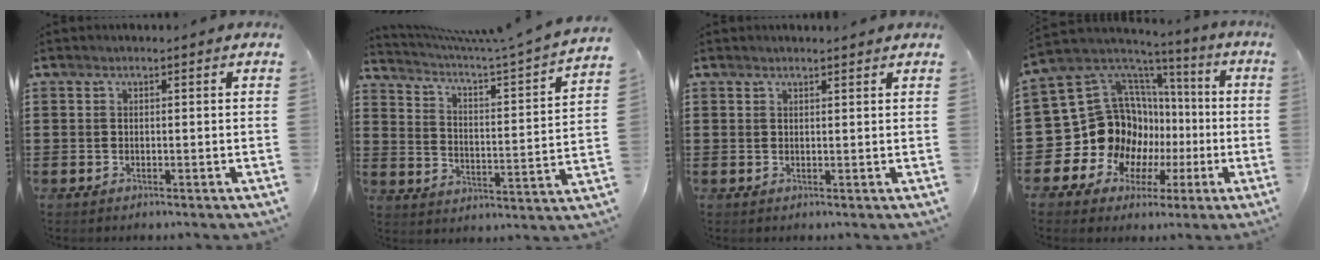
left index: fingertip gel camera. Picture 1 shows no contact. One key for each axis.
{"total": 4.3, "fx": 3.5, "fy": -0.4, "fz": 2.5, "tx": -0.066, "ty": -0.042, "tz": 0.048}
{"total": 1.1, "fx": 1.1, "fy": 0.0, "fz": 0.3, "tx": -0.008, "ty": -0.001, "tz": 0.020}
{"total": 16.1, "fx": -1.6, "fy": 14.9, "fz": 6.0, "tx": -0.160, "ty": -0.039, "tz": 0.002}